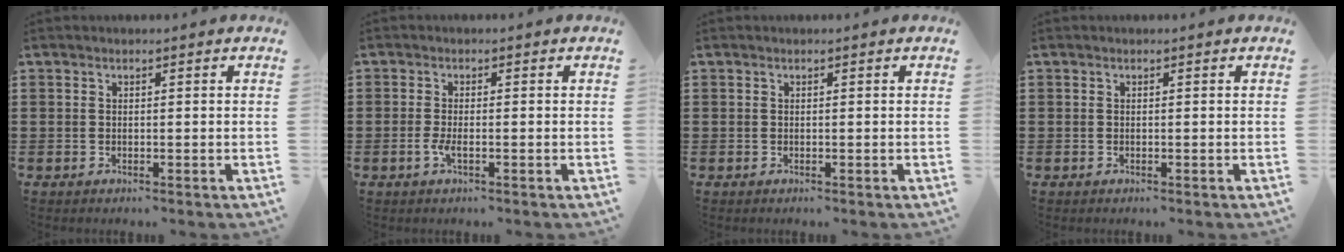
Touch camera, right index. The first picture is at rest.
{"total": 2.1, "force": [-0.8, 0.4, 1.9], "torque": [-0.048, -0.006, -0.019]}
{"total": 0.0}
{"total": 0.0}